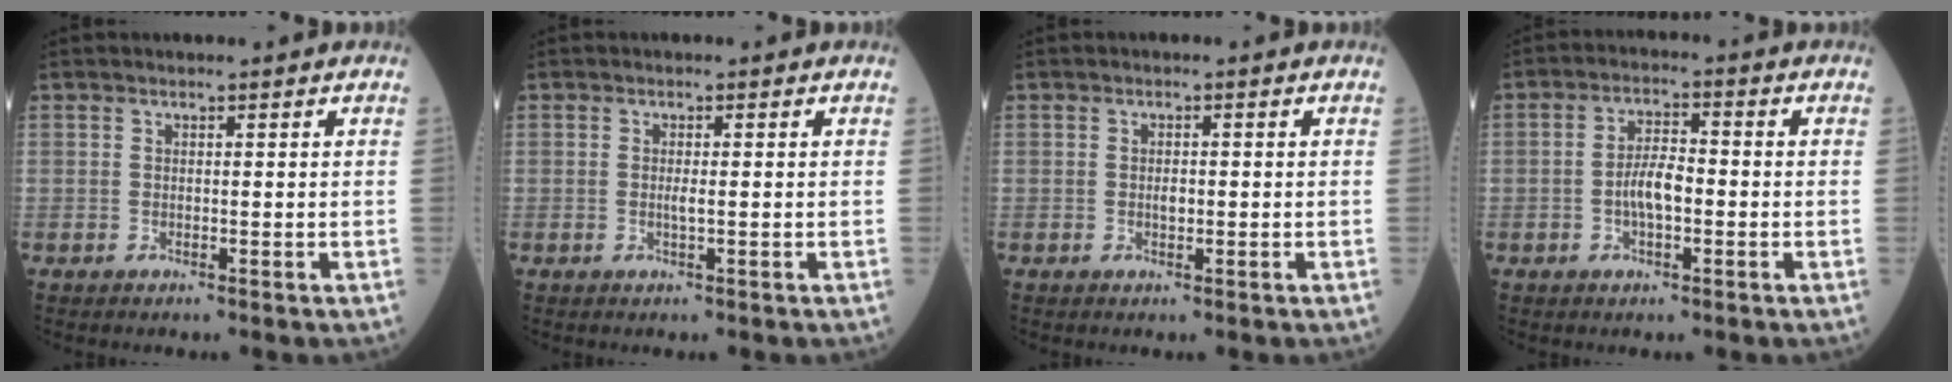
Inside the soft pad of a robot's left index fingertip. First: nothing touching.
{"total": 1.0, "force": [-0.3, 0.0, 0.9], "torque": [-0.019, -0.005, -0.007]}
{"total": 1.1, "force": [-0.4, 0.5, 0.9], "torque": [-0.018, -0.002, -0.006]}
{"total": 4.8, "force": [-1.2, 1.7, 4.4], "torque": [-0.090, 0.005, -0.027]}